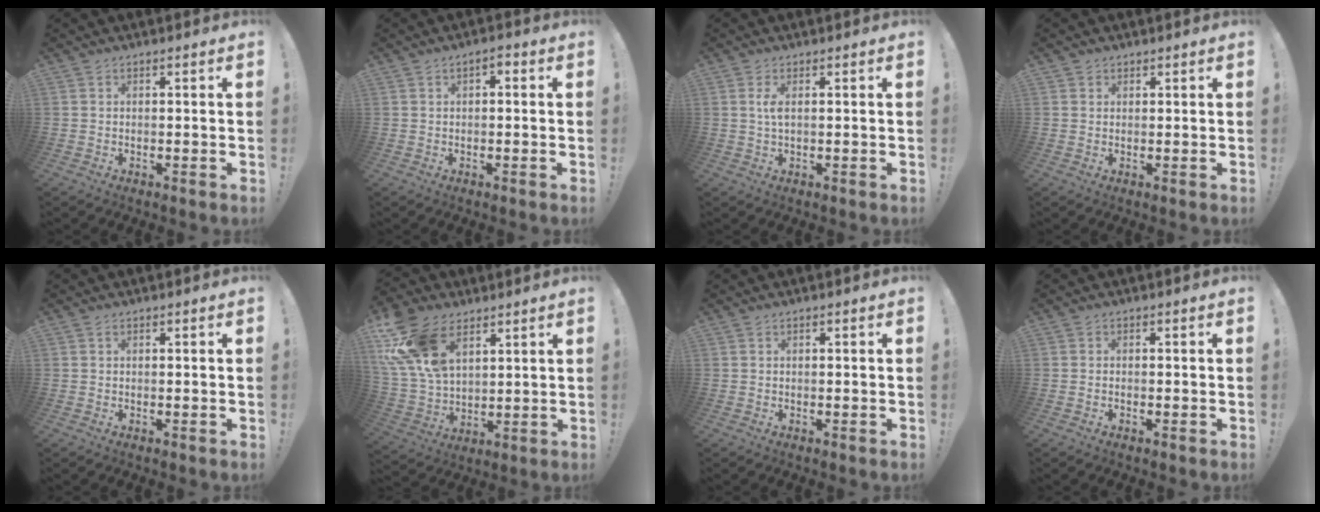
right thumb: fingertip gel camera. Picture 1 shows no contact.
{"total": 1.7, "force": [-0.1, 1.0, 1.3], "torque": [-0.018, 0.004, -0.006]}
{"total": 2.7, "force": [0.5, 0.7, 2.5], "torque": [-0.048, 0.001, 0.006]}
{"total": 1.1, "force": [0.8, 0.7, 0.0], "torque": [0.005, -0.004, 0.014]}
{"total": 0.0}
{"total": 18.2, "force": [9.2, 11.1, 11.1], "torque": [-0.238, -0.043, 0.172]}
{"total": 0.0}
{"total": 0.6, "force": [-0.5, 0.2, 0.2], "torque": [-0.007, 0.000, -0.008]}